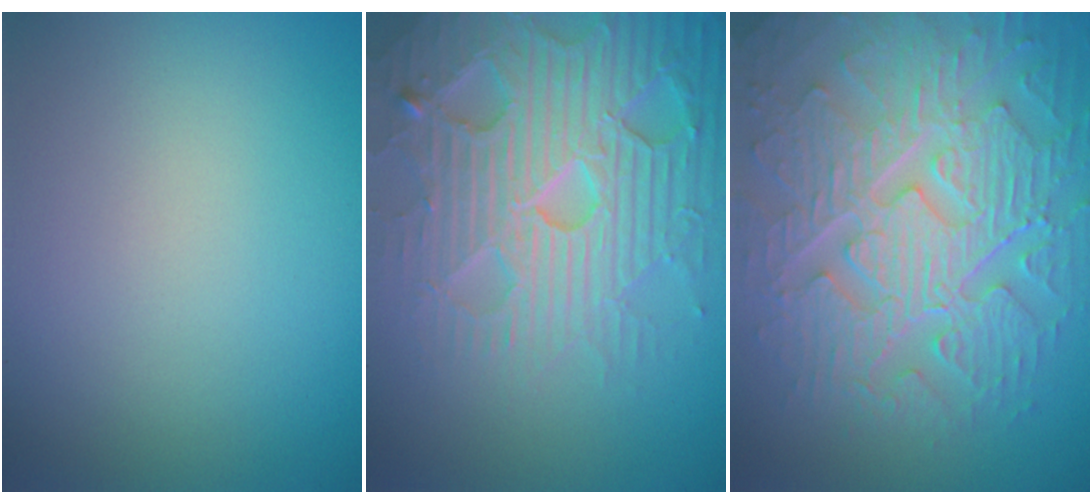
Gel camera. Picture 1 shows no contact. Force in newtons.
{"total": 7.5, "press": 7.3, "slide": 1.5}
{"total": 10.5, "press": 7.0, "slide": 7.8}